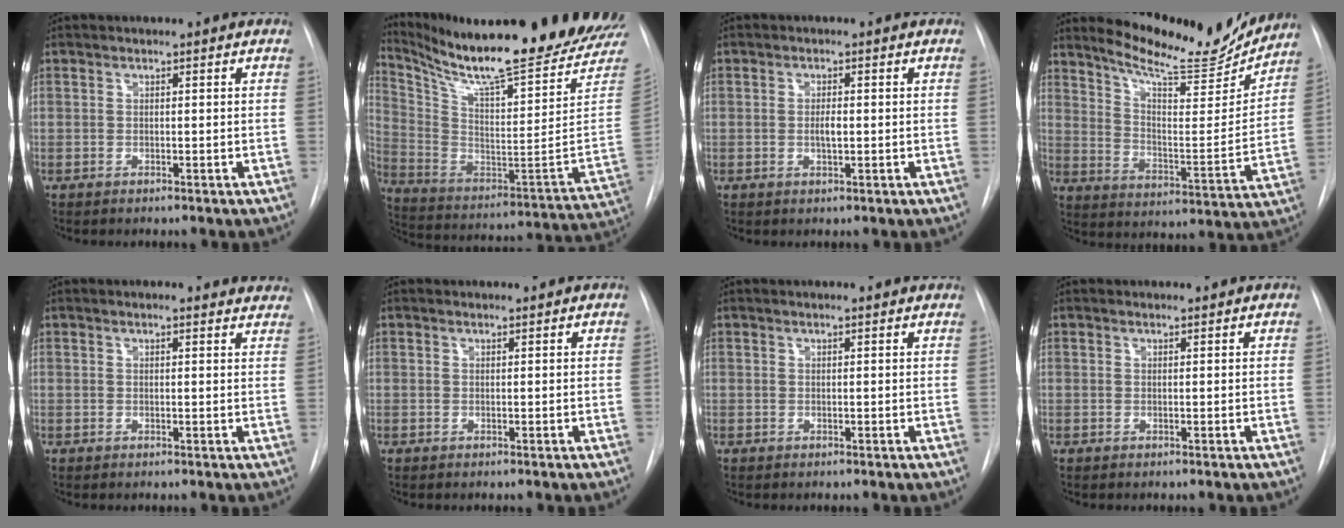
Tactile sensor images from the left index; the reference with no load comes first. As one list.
[{"total": 26.8, "force": [23.0, 0.5, 13.8], "torque": [-0.242, -0.103, 0.333]}, {"total": 2.1, "force": [-1.0, 0.5, 1.8], "torque": [-0.035, -0.005, -0.014]}, {"total": 16.3, "force": [15.2, 2.5, 5.4], "torque": [-0.087, -0.054, 0.219]}, {"total": 6.7, "force": [6.2, 1.7, 1.7], "torque": [-0.002, -0.008, 0.042]}, {"total": 0.0}, {"total": 1.8, "force": [1.6, 0.1, 0.7], "torque": [-0.015, 0.005, 0.011]}, {"total": 0.0}]